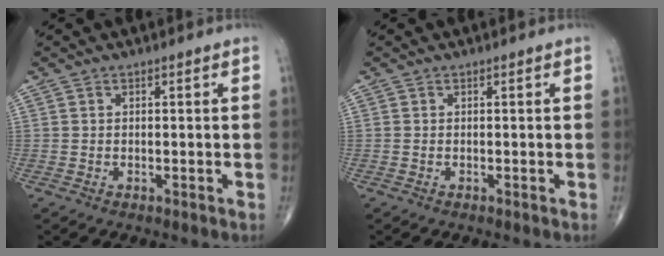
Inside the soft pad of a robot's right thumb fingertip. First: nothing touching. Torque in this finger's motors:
{"motor_torque": [-0.17, -0.16, 0.07, 0.05, 0.00]}